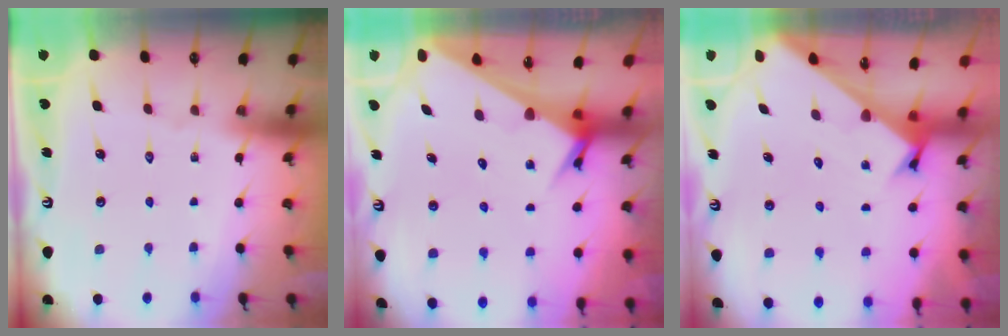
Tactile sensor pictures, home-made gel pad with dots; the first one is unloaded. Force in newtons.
{"total": 4.2, "press": 4.1, "slide": 0.2}
{"total": 2.5, "press": 2.5, "slide": 0.3}